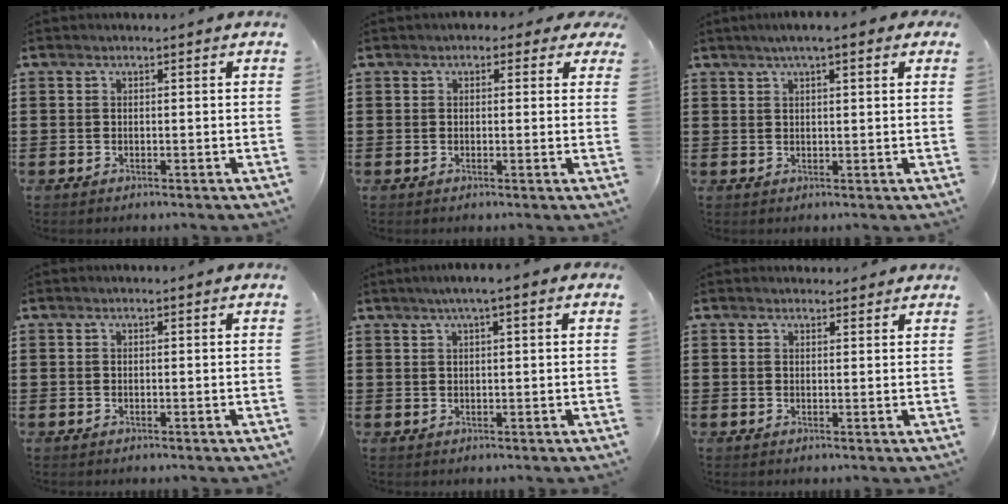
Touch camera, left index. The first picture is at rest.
{"total": 1.5, "force": [0.3, 1.1, 0.9], "torque": [-0.014, 0.005, 0.001]}
{"total": 3.4, "force": [1.9, 0.4, 2.7], "torque": [-0.056, 0.006, 0.033]}
{"total": 0.0}
{"total": 2.2, "force": [0.9, 0.0, 2.1], "torque": [-0.039, 0.000, 0.016]}
{"total": 1.3, "force": [1.2, 0.4, 0.1], "torque": [-0.004, 0.003, 0.024]}